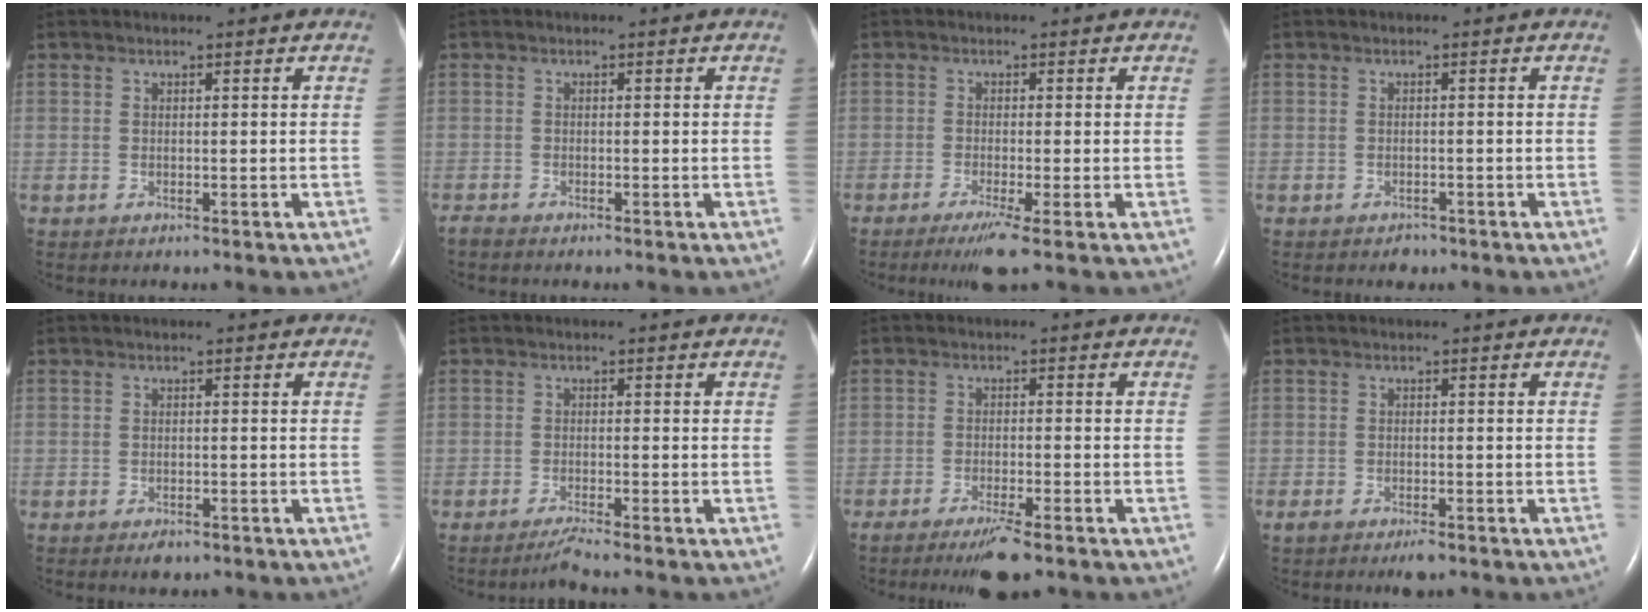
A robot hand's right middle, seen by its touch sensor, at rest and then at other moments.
{"total": 0.9, "force": [-0.9, 0.1, 0.2], "torque": [-0.010, -0.002, -0.017]}
{"total": 3.9, "force": [-2.3, -0.4, 3.1], "torque": [-0.059, -0.015, -0.042]}
{"total": 1.3, "force": [-1.0, 0.8, 0.2], "torque": [-0.008, 0.001, -0.013]}
{"total": 1.7, "force": [-1.2, 0.8, 0.9], "torque": [-0.018, -0.001, -0.012]}
{"total": 2.1, "force": [-1.8, -0.7, 0.7], "torque": [-0.024, -0.008, -0.037]}
{"total": 5.5, "force": [-3.9, 0.4, 3.8], "torque": [-0.065, -0.013, -0.061]}
{"total": 2.9, "force": [-2.1, 0.8, 1.8], "torque": [-0.034, -0.006, -0.030]}